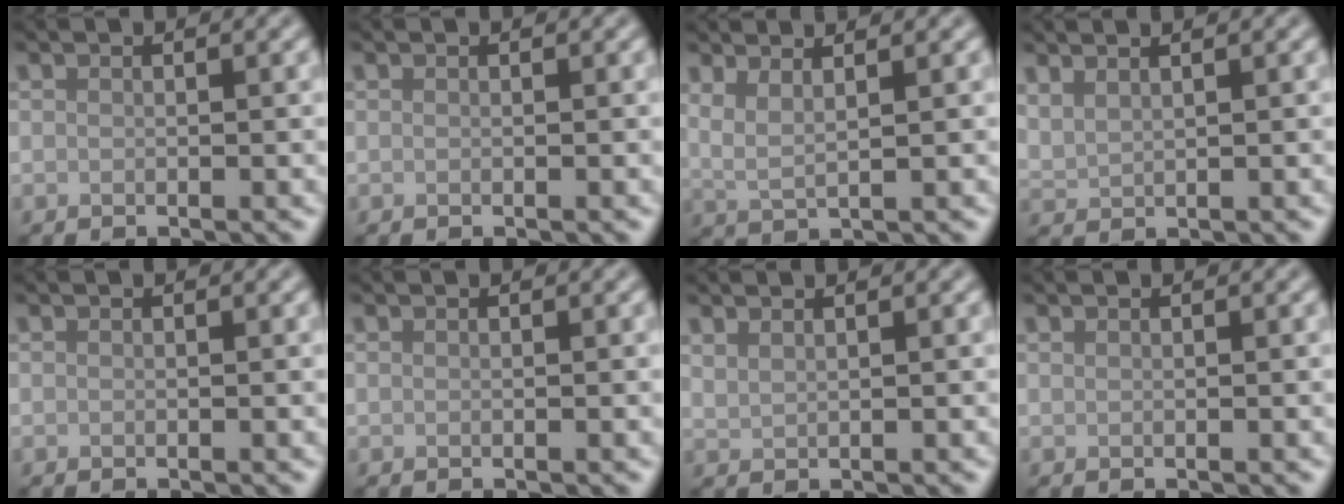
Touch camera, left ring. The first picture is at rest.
{"total": 0.0}
{"total": 2.7, "force": [1.7, 0.7, 2.0], "torque": [-0.036, -0.002, 0.030]}
{"total": 1.8, "force": [1.6, 0.5, 0.7], "torque": [-0.018, 0.005, 0.033]}
{"total": 0.0}
{"total": 0.0}
{"total": 1.3, "force": [1.2, 0.4, 0.5], "torque": [-0.009, 0.001, 0.021]}
{"total": 0.0}